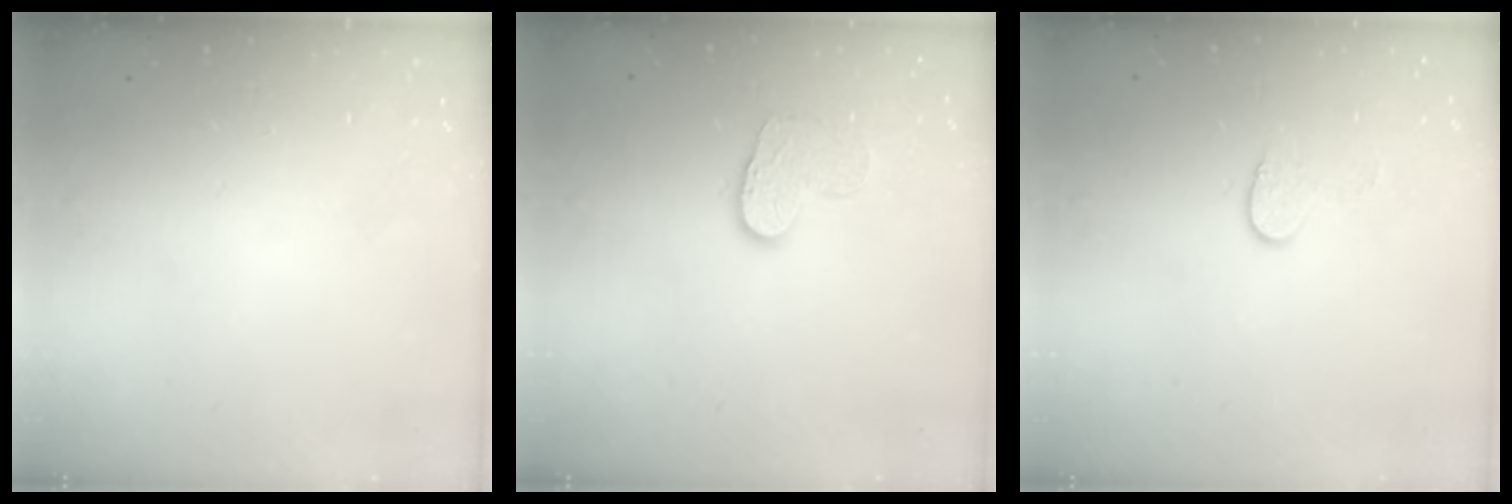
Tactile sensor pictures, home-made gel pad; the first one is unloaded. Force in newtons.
{"total": 9.5, "press": 9.5, "slide": 0.7}
{"total": 6.2, "press": 6.2, "slide": 0.6}